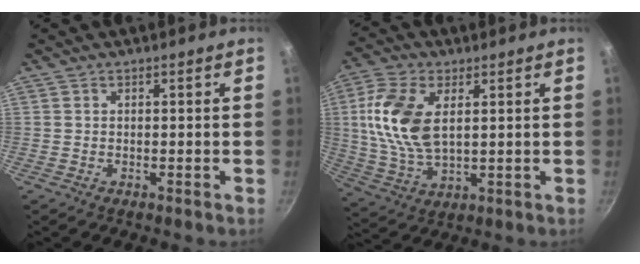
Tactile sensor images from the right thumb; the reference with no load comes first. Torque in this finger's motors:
{"motor_torque": [-0.18, 0.70, 0.37, 0.37, 0.33]}